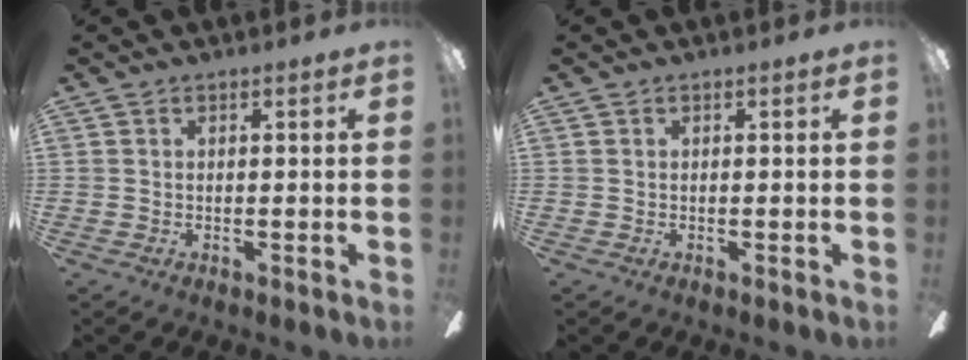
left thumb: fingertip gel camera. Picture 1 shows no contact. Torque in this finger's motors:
{"motor_torque": [-0.16, 0.16, -0.06, 0.19, 0.00]}